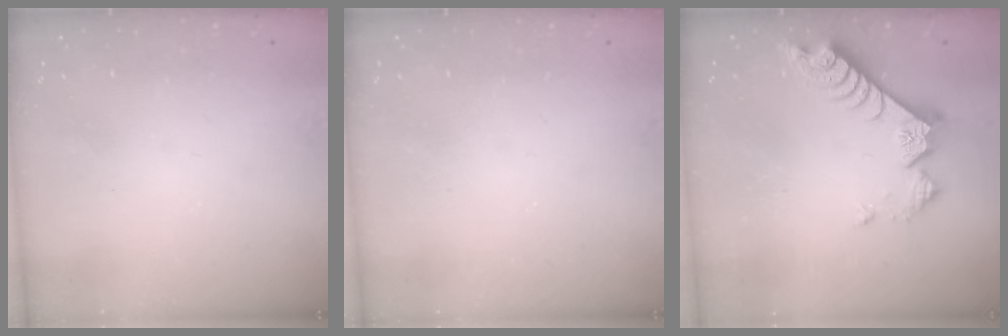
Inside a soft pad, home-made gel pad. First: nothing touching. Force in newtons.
{"total": 0.0}
{"total": 8.0, "press": 8.0, "slide": 0.8}